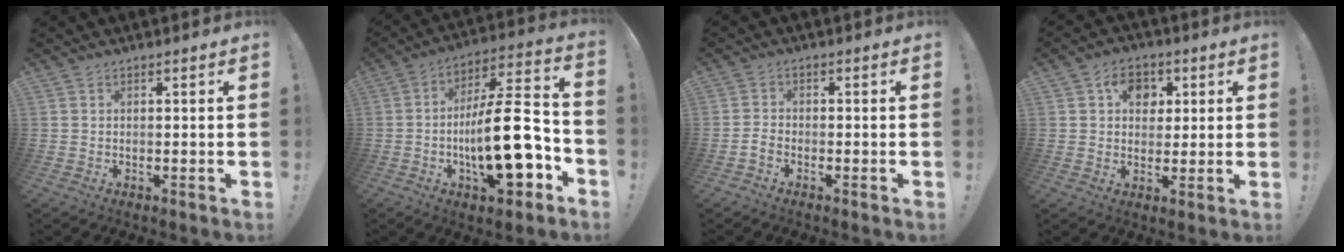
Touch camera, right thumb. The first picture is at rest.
{"total": 22.2, "force": [-5.2, 7.4, 20.2], "torque": [-0.339, 0.028, -0.085]}
{"total": 2.5, "force": [-1.7, 1.0, 1.5], "torque": [-0.037, 0.009, -0.031]}
{"total": 8.5, "force": [2.7, 6.8, 4.3], "torque": [-0.060, -0.001, 0.051]}